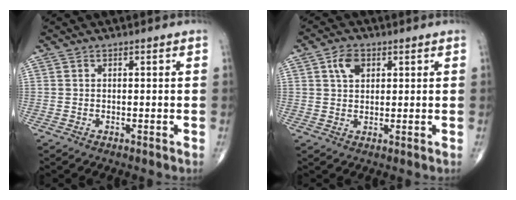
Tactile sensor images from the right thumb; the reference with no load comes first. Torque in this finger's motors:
{"motor_torque": [-0.31, 0.56, 0.03, 0.00, 0.03]}